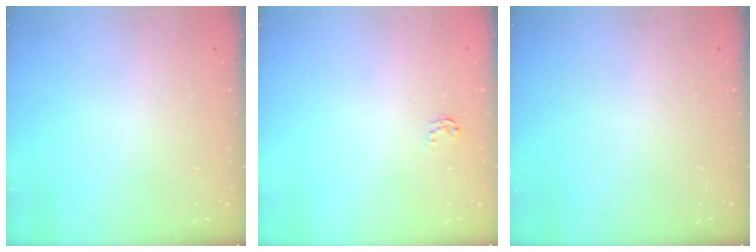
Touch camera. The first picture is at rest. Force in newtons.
{"total": 2.6, "press": 2.6, "slide": 0.4}
{"total": 0.0}